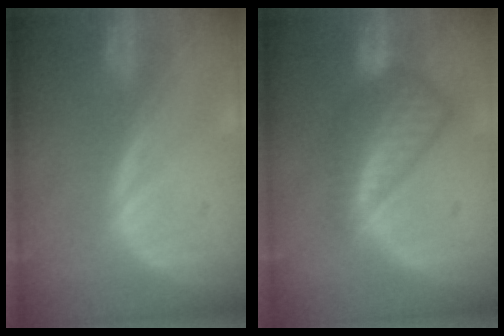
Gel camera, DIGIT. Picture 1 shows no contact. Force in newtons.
{"total": 7.3, "press": 6.9, "slide": 2.2}